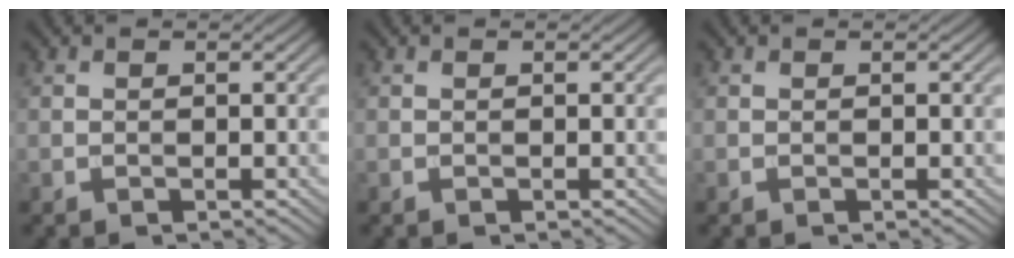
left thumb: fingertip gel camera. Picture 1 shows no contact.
{"total": 0.0}
{"total": 0.0}